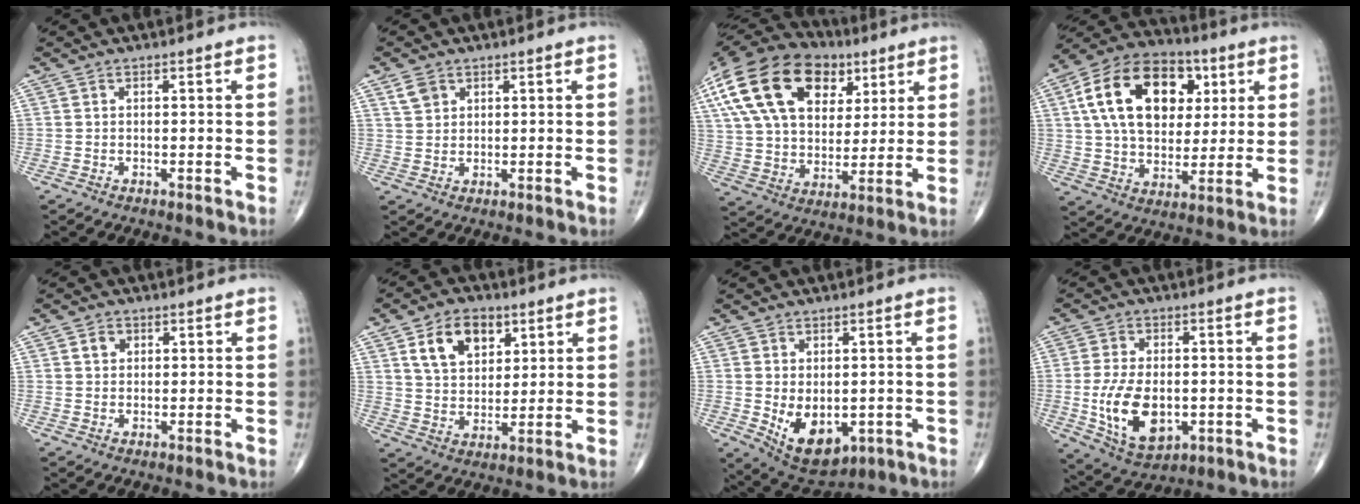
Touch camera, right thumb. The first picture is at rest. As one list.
[{"total": 3.3, "force": [1.9, 2.4, 1.3], "torque": [-0.014, -0.005, 0.039]}, {"total": 27.1, "force": [11.0, 17.1, 18.0], "torque": [-0.339, 0.018, 0.193]}, {"total": 21.8, "force": [6.2, 14.5, 15.0], "torque": [-0.238, 0.002, 0.100]}, {"total": 2.2, "force": [0.8, 1.7, 1.0], "torque": [-0.003, -0.001, 0.012]}, {"total": 10.9, "force": [4.9, 7.2, 6.6], "torque": [-0.076, -0.017, 0.089]}, {"total": 10.2, "force": [-2.0, 6.3, 7.7], "torque": [-0.096, -0.011, -0.008]}, {"total": 12.7, "force": [-2.2, 7.5, 10.0], "torque": [-0.166, -0.007, -0.025]}]